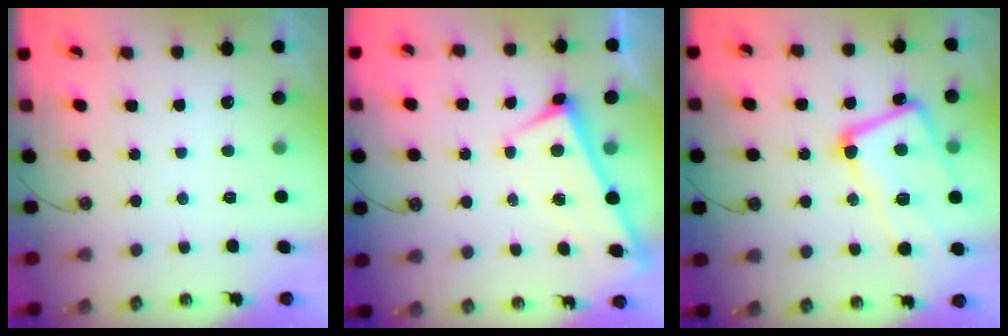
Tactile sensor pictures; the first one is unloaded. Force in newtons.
{"total": 1.2, "press": 1.2, "slide": 0.1}
{"total": 14.1, "press": 13.9, "slide": 2.2}